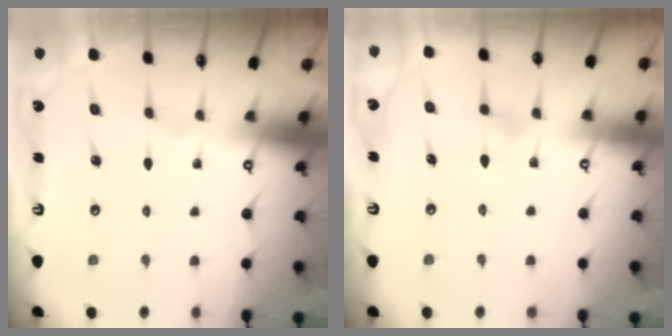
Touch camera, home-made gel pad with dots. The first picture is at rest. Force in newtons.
{"total": 8.0, "press": 7.9, "slide": 0.5}